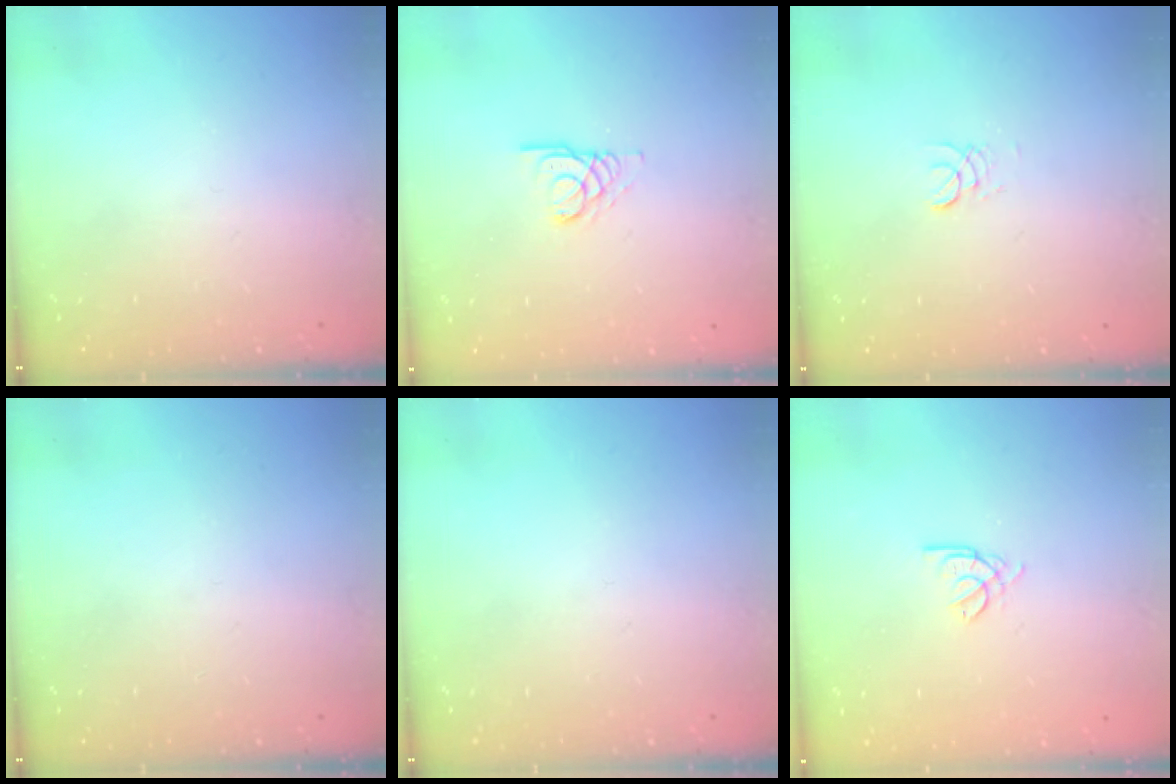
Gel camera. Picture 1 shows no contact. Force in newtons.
{"total": 3.4, "press": 3.4, "slide": 0.3}
{"total": 2.0, "press": 2.0, "slide": 0.2}
{"total": 0.0}
{"total": 0.0}
{"total": 2.2, "press": 2.1, "slide": 0.6}